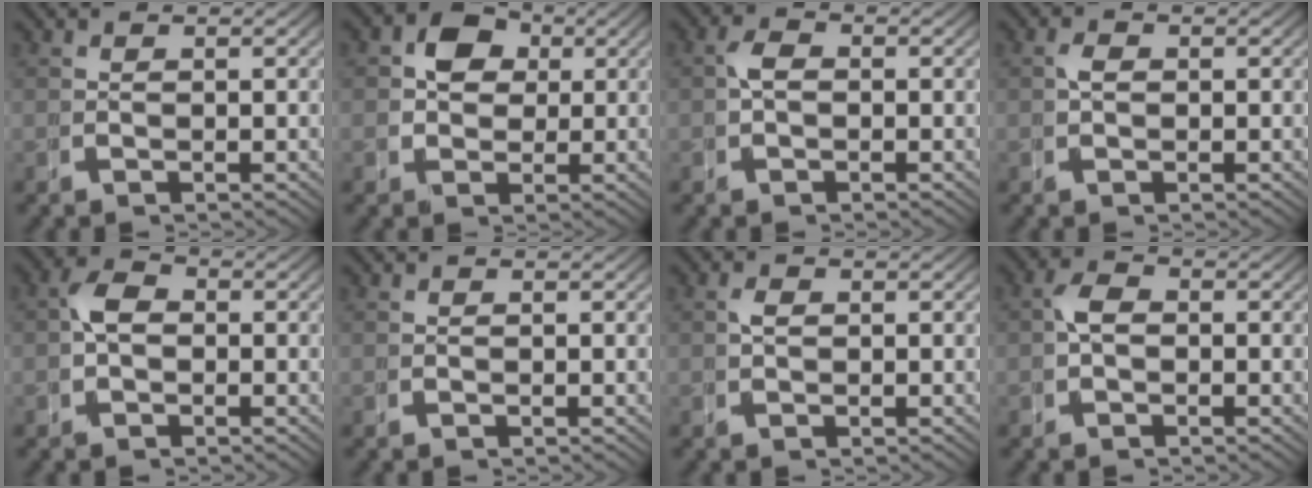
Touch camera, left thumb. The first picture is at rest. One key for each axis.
{"total": 6.1, "fx": 1.3, "fy": 5.1, "fz": 3.2, "tx": -0.057, "ty": -0.004, "tz": 0.024}
{"total": 1.6, "fx": -0.2, "fy": 1.1, "fz": 1.2, "tx": -0.024, "ty": 0.002, "tz": -0.009}
{"total": 1.1, "fx": 0.1, "fy": 0.8, "fz": 0.7, "tx": -0.014, "ty": 0.001, "tz": -0.002}
{"total": 2.9, "fx": -0.2, "fy": 2.1, "fz": 2.0, "tx": -0.035, "ty": 0.003, "tz": -0.010}
{"total": 0.0}
{"total": 0.8, "fx": 0.1, "fy": 0.5, "fz": 0.6, "tx": -0.010, "ty": 0.002, "tz": 0.001}
{"total": 2.0, "fx": -0.2, "fy": 1.4, "fz": 1.5, "tx": -0.028, "ty": 0.003, "tz": -0.010}